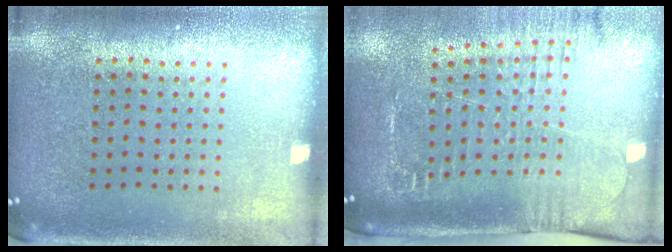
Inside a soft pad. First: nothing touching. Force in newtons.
{"total": 2.6, "press": 2.1, "slide": 1.6}